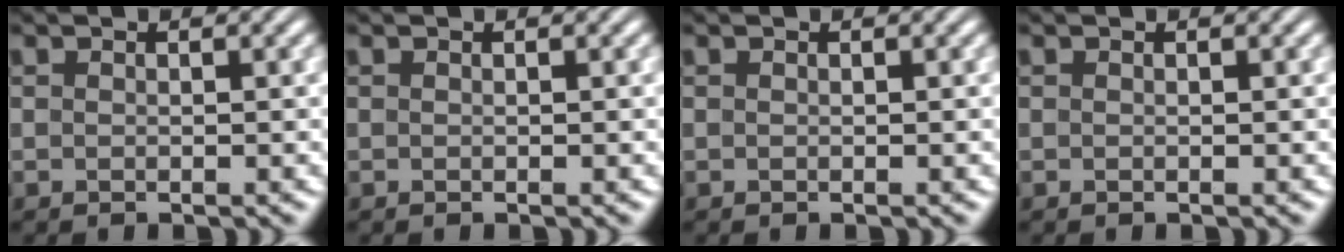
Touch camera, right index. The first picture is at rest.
{"total": 0.0}
{"total": 0.0}
{"total": 0.0}